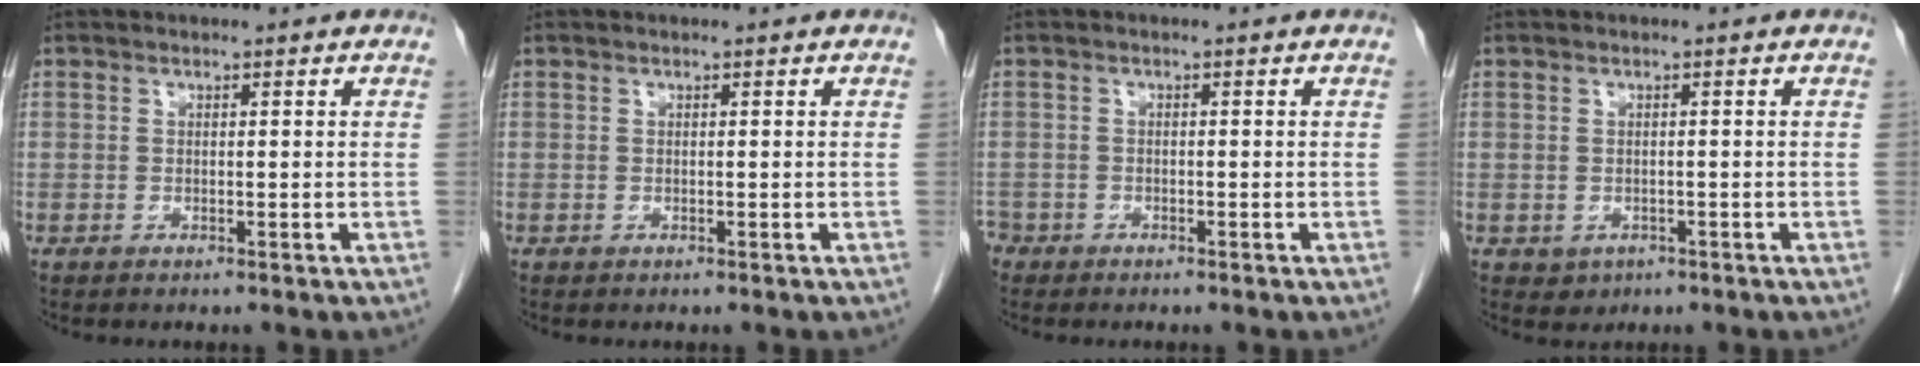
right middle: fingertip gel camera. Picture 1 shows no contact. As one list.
[{"total": 0.0}, {"total": 2.4, "force": [-1.9, 1.5, 0.2], "torque": [-0.009, 0.002, -0.038]}, {"total": 1.8, "force": [-0.7, 1.6, 0.5], "torque": [-0.007, 0.003, -0.002]}]